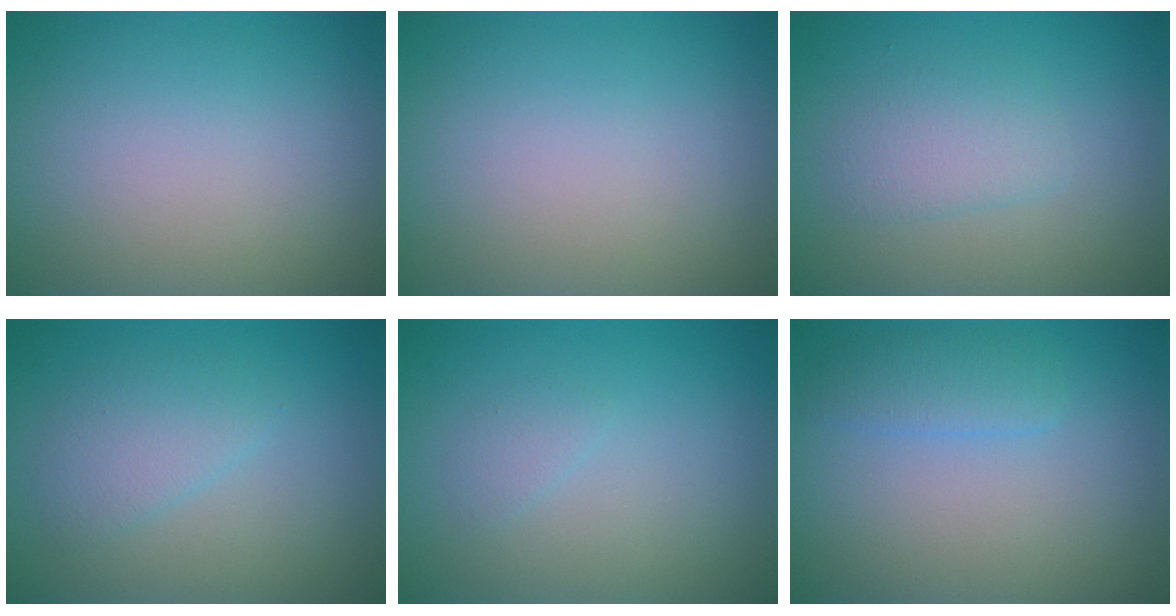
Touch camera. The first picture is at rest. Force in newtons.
{"total": 0.0}
{"total": 2.2, "press": 2.2, "slide": 0.1}
{"total": 2.3, "press": 2.3, "slide": 0.1}
{"total": 0.9, "press": 0.9, "slide": 0.0}
{"total": 1.9, "press": 1.9, "slide": 0.2}